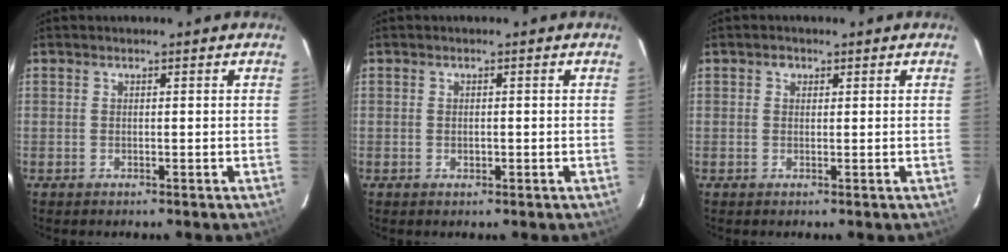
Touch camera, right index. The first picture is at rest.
{"total": 1.0, "force": [-0.2, 0.7, 0.7], "torque": [-0.012, 0.003, -0.002]}
{"total": 1.2, "force": [0.4, 1.1, 0.2], "torque": [-0.003, 0.006, 0.004]}